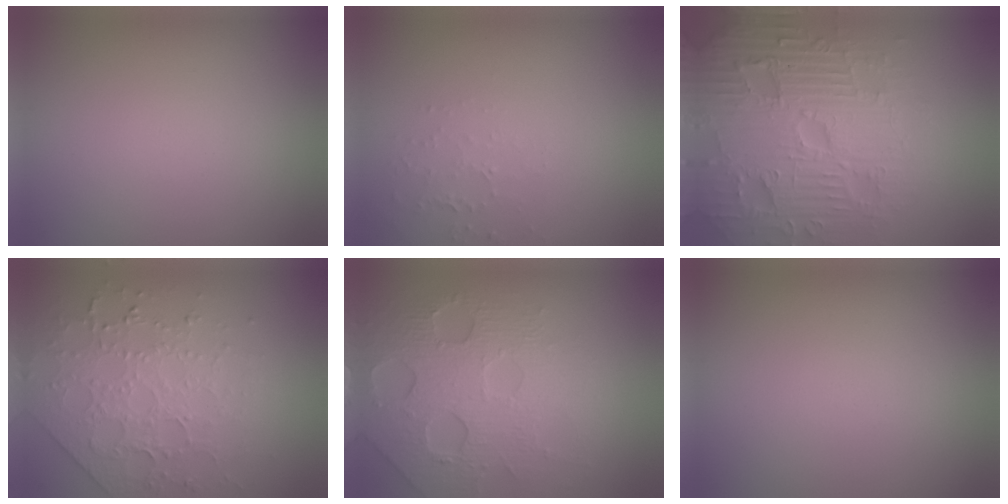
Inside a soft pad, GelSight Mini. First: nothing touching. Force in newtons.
{"total": 1.3, "press": 1.3, "slide": 0.4}
{"total": 7.8, "press": 7.6, "slide": 1.7}
{"total": 3.8, "press": 3.6, "slide": 1.4}
{"total": 6.3, "press": 4.7, "slide": 4.3}
{"total": 0.0}